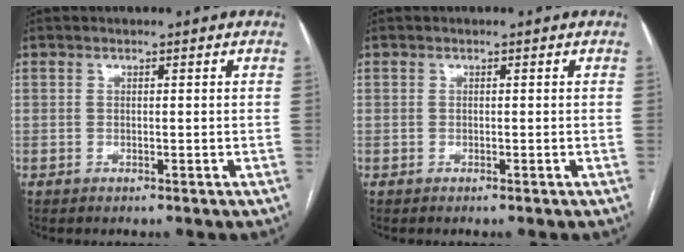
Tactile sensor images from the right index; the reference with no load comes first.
{"total": 0.0}